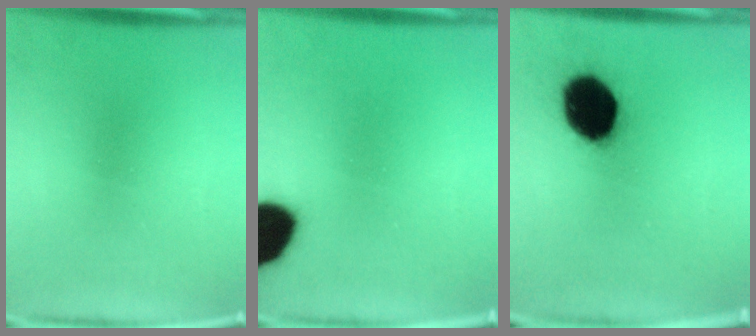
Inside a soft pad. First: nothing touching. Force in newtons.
{"total": 14.8}
{"total": 18.0}